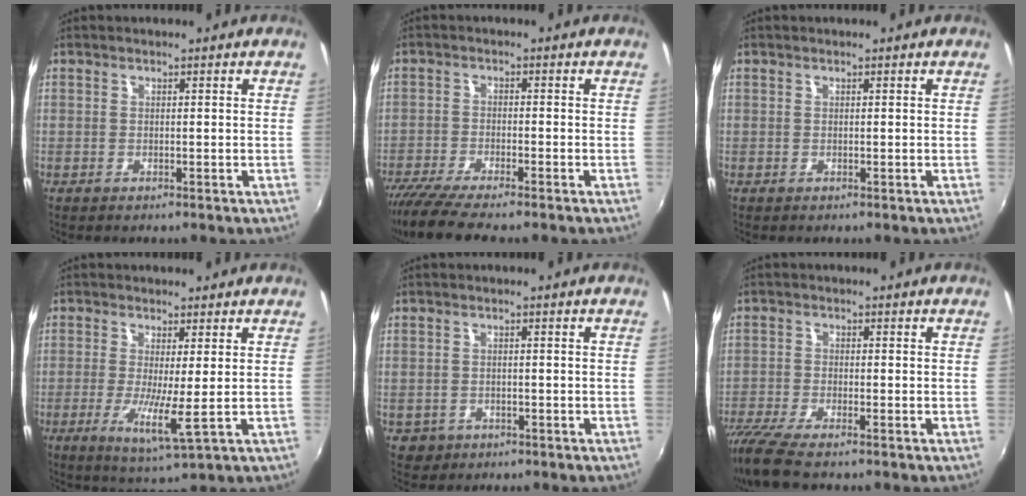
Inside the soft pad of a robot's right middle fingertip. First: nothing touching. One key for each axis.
{"total": 8.1, "fx": -7.0, "fy": 0.3, "fz": 4.1, "tx": -0.099, "ty": -0.032, "tz": -0.123}
{"total": 0.0}
{"total": 6.2, "fx": -0.6, "fy": 0.0, "fz": 6.2, "tx": -0.126, "ty": -0.019, "tz": -0.014}
{"total": 3.3, "fx": -1.2, "fy": 2.9, "fz": 1.1, "tx": -0.031, "ty": -0.002, "tz": -0.011}
{"total": 8.7, "fx": -7.2, "fy": 0.9, "fz": 4.8, "tx": -0.120, "ty": -0.038, "tz": -0.131}